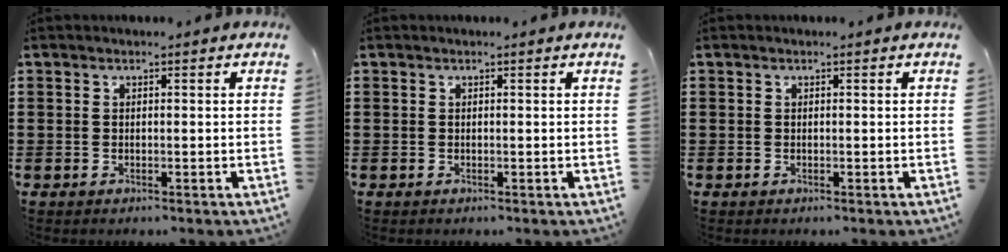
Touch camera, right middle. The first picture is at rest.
{"total": 0.0}
{"total": 0.0}